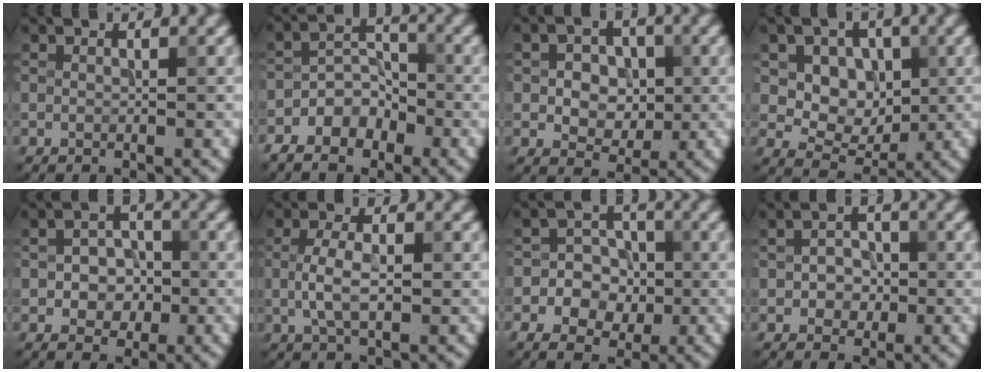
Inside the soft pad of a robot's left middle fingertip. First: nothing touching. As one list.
[{"total": 5.0, "force": [-3.3, 3.0, 2.1], "torque": [-0.028, 0.008, -0.061]}, {"total": 4.1, "force": [0.0, 3.2, 2.5], "torque": [-0.033, -0.001, -0.010]}, {"total": 5.9, "force": [1.5, 4.6, 3.5], "torque": [-0.061, -0.008, 0.027]}, {"total": 3.6, "force": [-0.7, 2.8, 2.2], "torque": [-0.025, 0.000, -0.016]}, {"total": 3.7, "force": [-0.3, 1.6, 3.3], "torque": [-0.071, 0.001, -0.006]}, {"total": 6.5, "force": [-1.7, 5.7, 2.7], "torque": [-0.029, 0.016, -0.053]}, {"total": 2.6, "force": [-0.4, 2.1, 1.4], "torque": [-0.017, 0.001, -0.011]}]